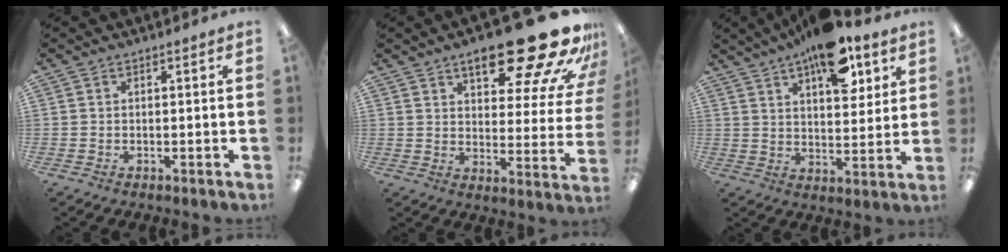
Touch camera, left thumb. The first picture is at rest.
{"total": 23.2, "force": [15.2, 7.3, 16.0], "torque": [-0.209, -0.104, 0.239]}
{"total": 14.4, "force": [9.3, 6.1, 9.1], "torque": [-0.124, -0.045, 0.155]}